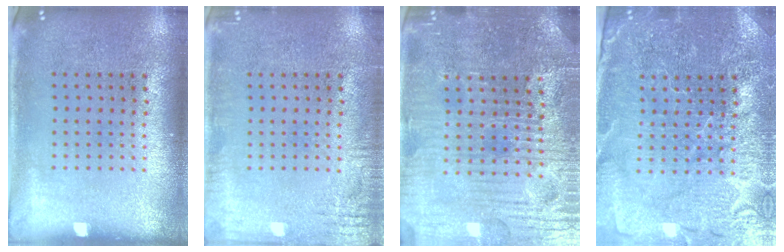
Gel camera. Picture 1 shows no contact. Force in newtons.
{"total": 2.3, "press": 2.3, "slide": 0.3}
{"total": 5.3, "press": 5.0, "slide": 1.5}
{"total": 4.1, "press": 3.9, "slide": 1.3}